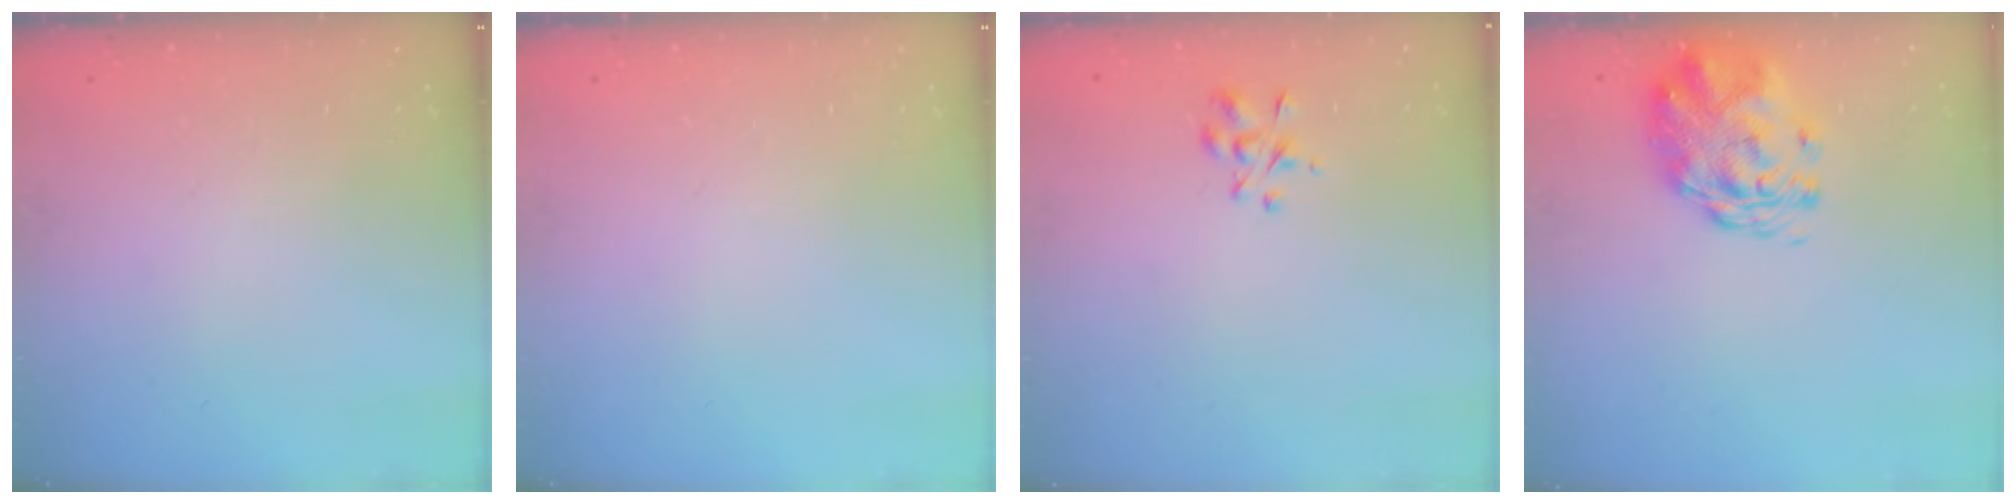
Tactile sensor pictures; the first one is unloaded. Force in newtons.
{"total": 0.0}
{"total": 2.9, "press": 2.7, "slide": 1.0}
{"total": 2.9, "press": 2.7, "slide": 1.0}